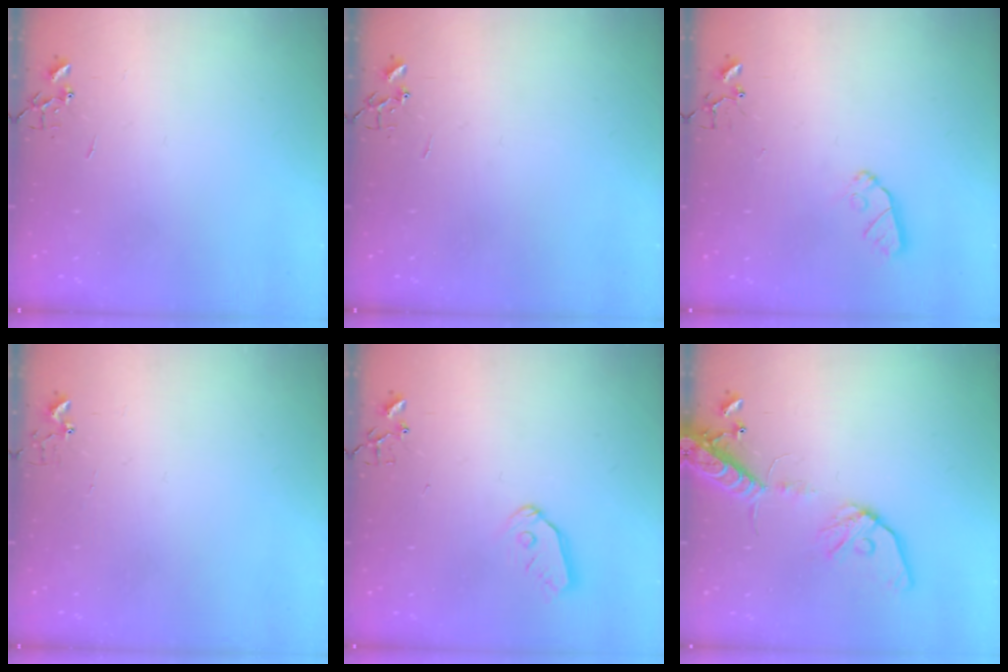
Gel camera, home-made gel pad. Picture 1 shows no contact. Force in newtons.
{"total": 0.0}
{"total": 7.3, "press": 7.2, "slide": 0.5}
{"total": 2.7, "press": 2.7, "slide": 0.3}
{"total": 7.7, "press": 7.7, "slide": 0.4}
{"total": 14.1, "press": 13.8, "slide": 3.0}